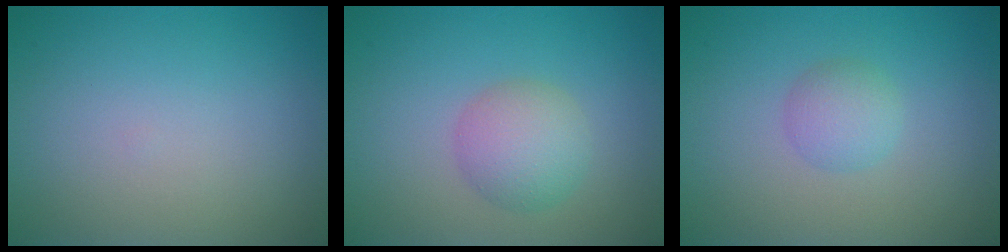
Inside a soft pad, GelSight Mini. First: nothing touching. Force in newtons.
{"total": 3.5, "press": 3.5, "slide": 0.1}
{"total": 2.1, "press": 2.1, "slide": 0.1}